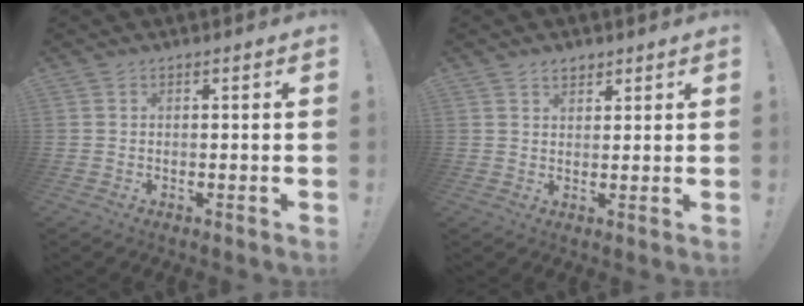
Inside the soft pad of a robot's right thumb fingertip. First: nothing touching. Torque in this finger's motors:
{"motor_torque": [-0.48, 0.54, 0.46, 0.03, -0.02]}